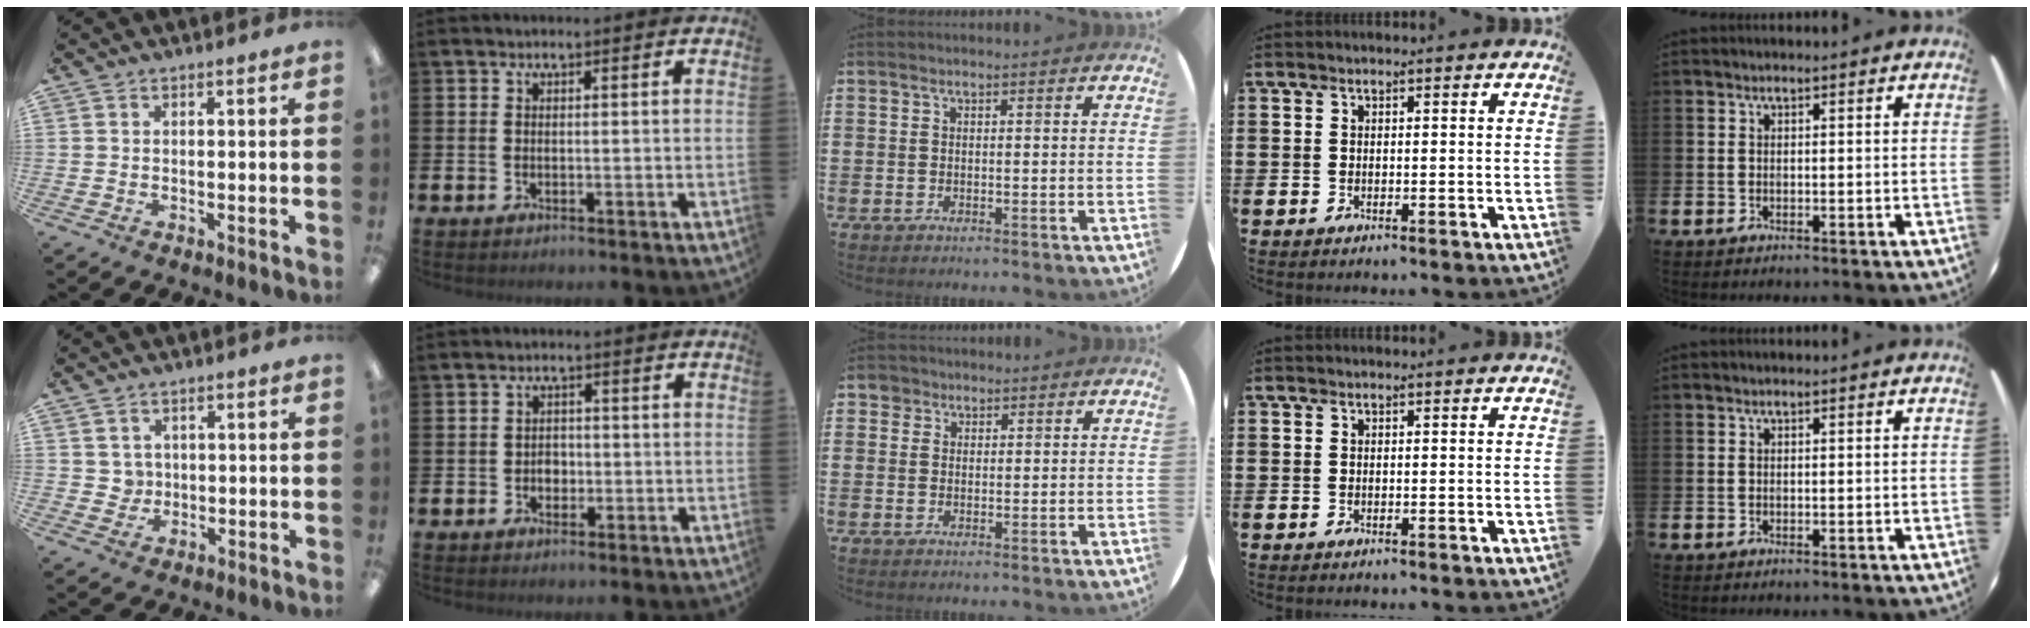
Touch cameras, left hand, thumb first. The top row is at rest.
{"thumb": {"total": 3.0, "force": [0.9, 2.8, 0.1], "torque": [-0.004, 0.002, 0.013]}, "index": {"total": 2.0, "force": [-0.6, 1.7, 1.0], "torque": [-0.001, -0.002, -0.018]}, "middle": {"total": 1.9, "force": [1.4, 1.2, 0.1], "torque": [0.004, 0.002, 0.026]}}